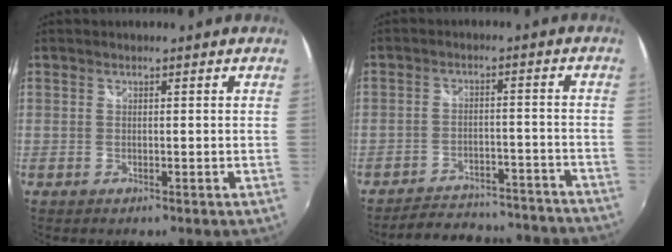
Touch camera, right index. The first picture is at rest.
{"total": 19.2, "force": [-17.7, 5.2, 5.0], "torque": [-0.105, 0.029, -0.212]}